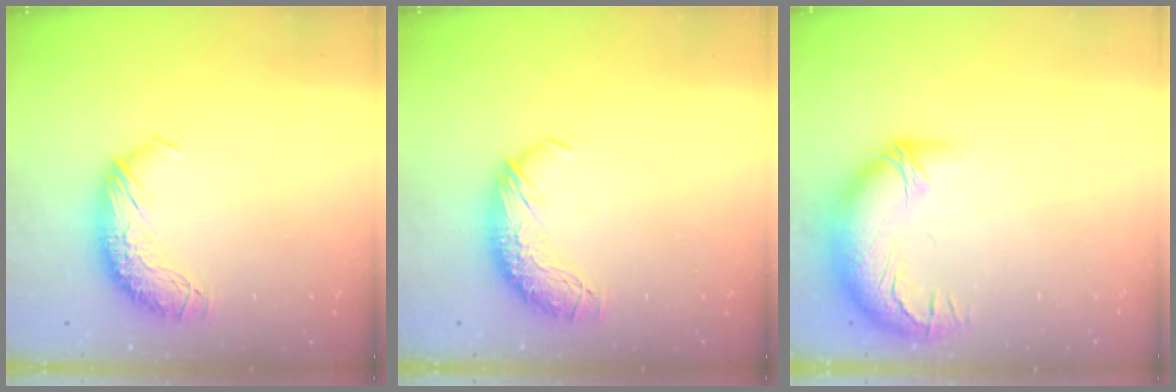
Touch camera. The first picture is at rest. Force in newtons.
{"total": 0.0}
{"total": 3.0, "press": 0.9, "slide": 2.8}